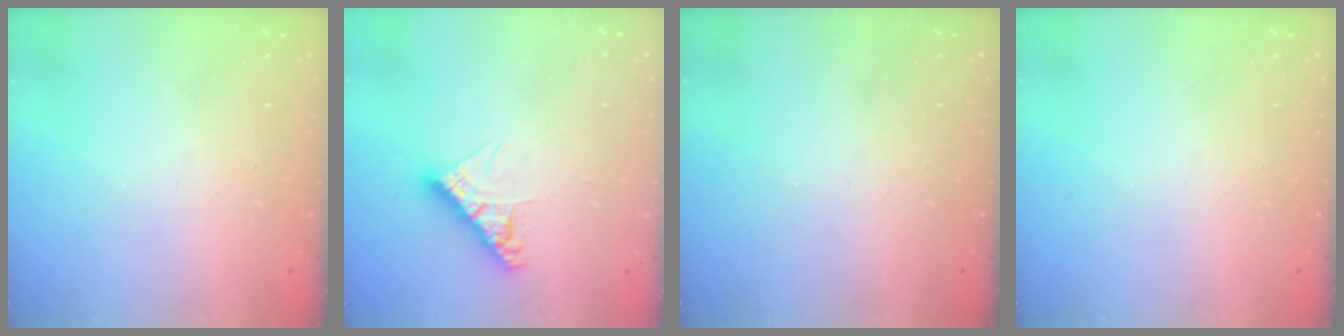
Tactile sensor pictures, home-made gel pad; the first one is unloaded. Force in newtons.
{"total": 8.4, "press": 8.4, "slide": 0.3}
{"total": 0.0}
{"total": 0.0}